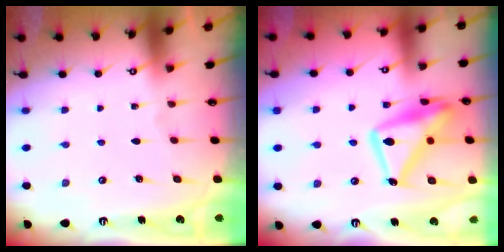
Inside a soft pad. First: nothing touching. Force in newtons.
{"total": 17.6, "press": 17.5, "slide": 1.3}